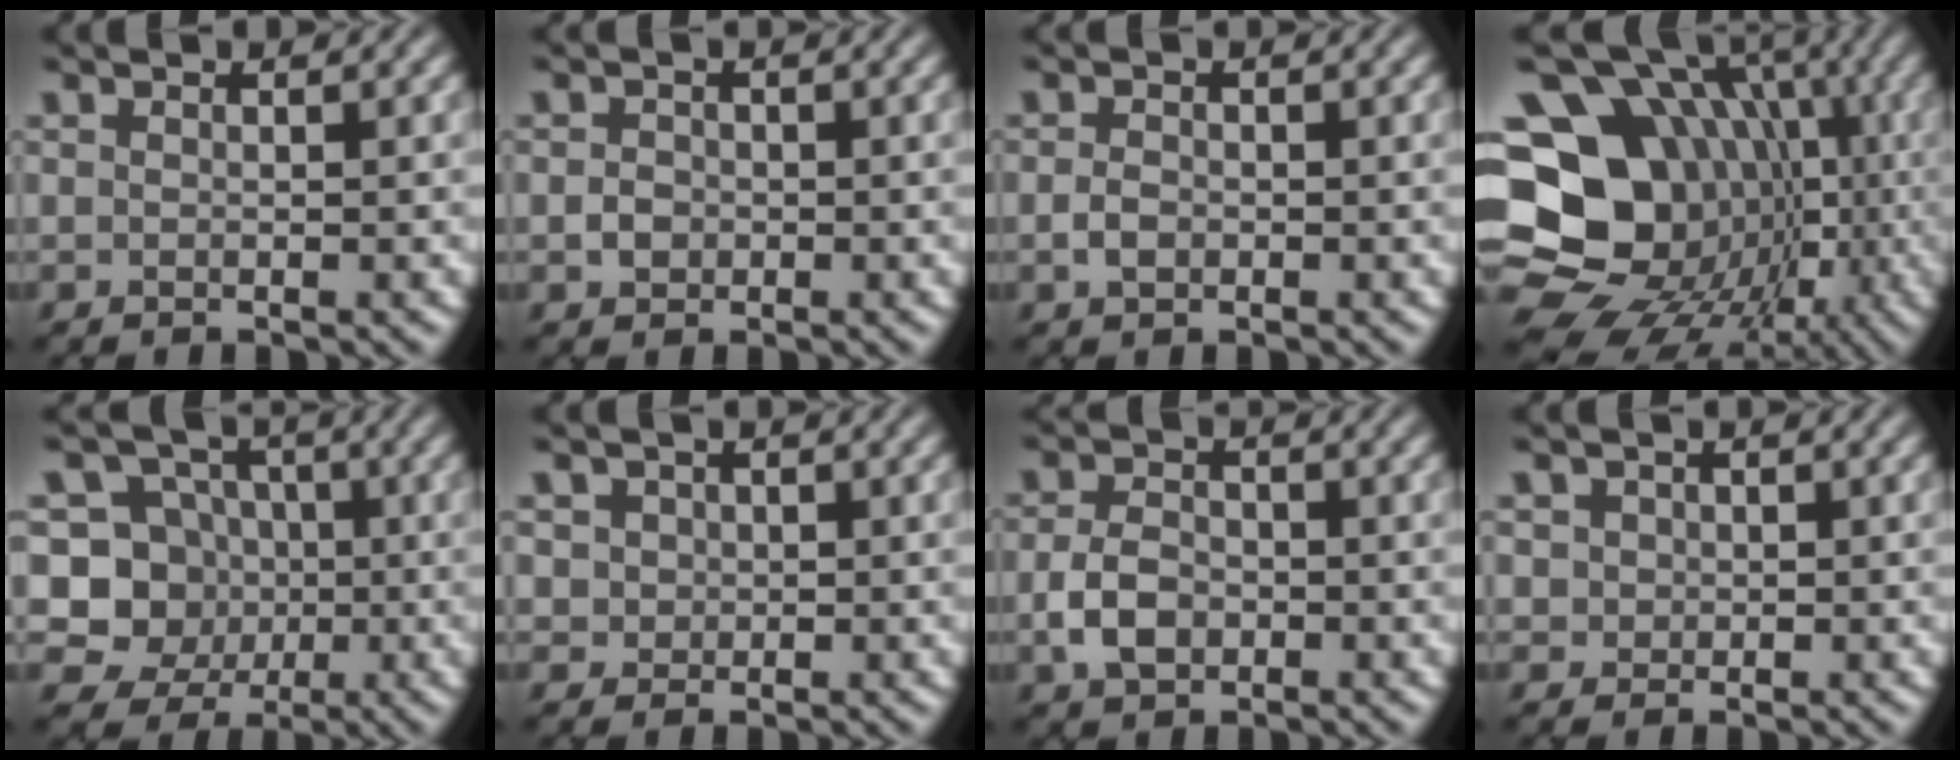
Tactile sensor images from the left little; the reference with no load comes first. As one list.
[{"total": 1.3, "force": [-0.3, 1.2, 0.5], "torque": [-0.006, -0.001, -0.009]}, {"total": 1.4, "force": [-0.4, 1.0, 0.9], "torque": [-0.018, 0.000, -0.010]}, {"total": 20.3, "force": [-2.6, 17.2, 10.5], "torque": [-0.152, 0.025, -0.066]}, {"total": 6.4, "force": [-0.1, 6.0, 2.2], "torque": [-0.027, 0.000, -0.027]}, {"total": 2.5, "force": [1.0, 2.2, 0.9], "torque": [-0.017, 0.007, 0.026]}, {"total": 3.3, "force": [-0.9, 2.3, 2.1], "torque": [-0.044, -0.001, -0.022]}, {"total": 2.1, "force": [0.8, 1.8, 0.7], "torque": [-0.013, 0.005, 0.021]}]